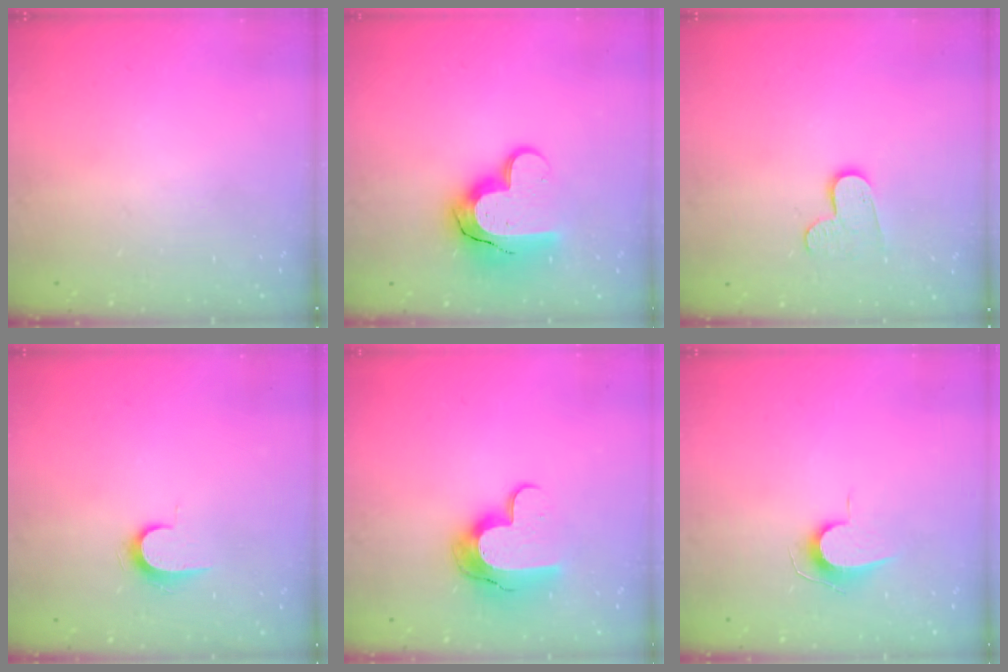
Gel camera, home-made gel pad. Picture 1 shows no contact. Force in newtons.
{"total": 14.2, "press": 14.1, "slide": 1.0}
{"total": 7.8, "press": 7.7, "slide": 0.6}
{"total": 6.6, "press": 6.6, "slide": 0.7}
{"total": 11.9, "press": 11.9, "slide": 0.6}
{"total": 7.0, "press": 7.0, "slide": 0.7}